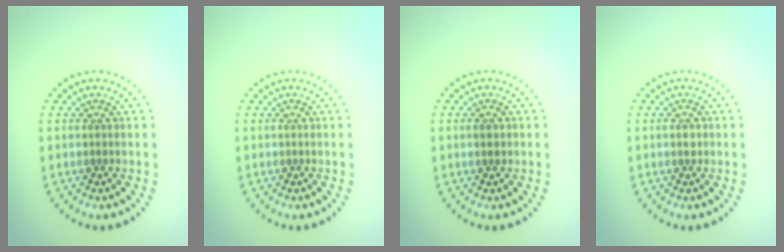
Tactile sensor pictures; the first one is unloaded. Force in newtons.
{"total": 0.0}
{"total": 1.0, "press": 0.9, "slide": 0.3}
{"total": 0.7, "press": 0.7, "slide": 0.3}